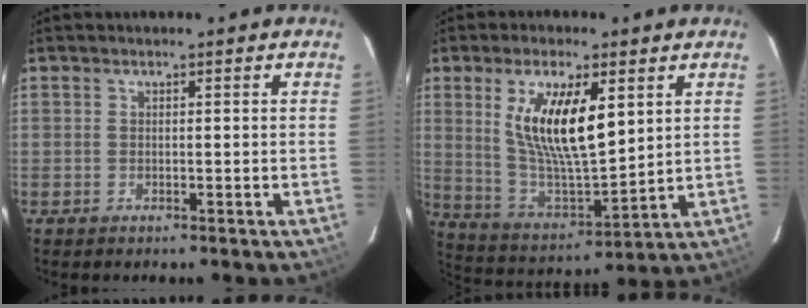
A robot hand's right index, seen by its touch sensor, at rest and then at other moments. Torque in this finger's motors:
{"motor_torque": [1.30, 0.84, 0.51, 0.21]}